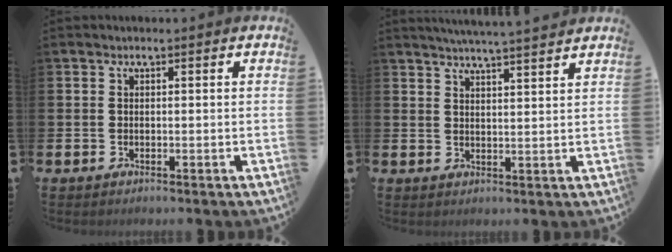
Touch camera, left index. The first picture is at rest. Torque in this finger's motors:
{"motor_torque": [0.21, -0.29, 0.11, 0.05]}